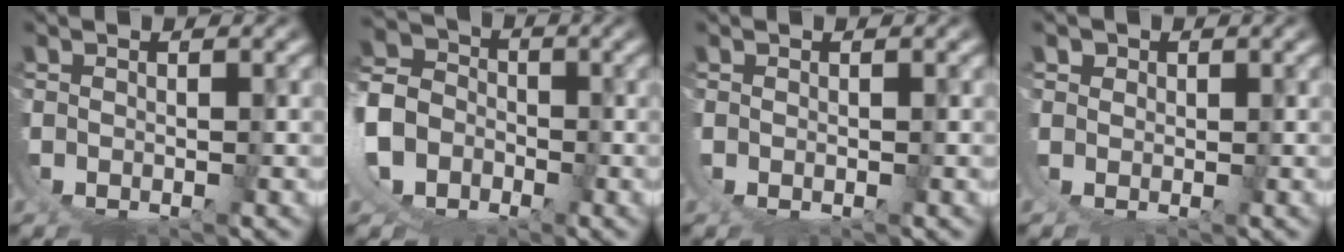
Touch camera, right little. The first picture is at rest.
{"total": 9.3, "force": [-0.3, 8.5, 3.9], "torque": [-0.114, -0.020, -0.015]}
{"total": 0.7, "force": [0.4, 0.1, 0.6], "torque": [-0.018, -0.005, 0.009]}
{"total": 1.5, "force": [1.1, 0.8, 0.7], "torque": [-0.024, -0.003, 0.024]}